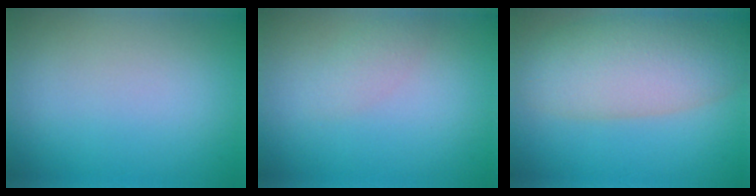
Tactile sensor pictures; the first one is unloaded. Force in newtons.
{"total": 1.5, "press": 1.5, "slide": 0.1}
{"total": 8.7, "press": 8.7, "slide": 0.8}